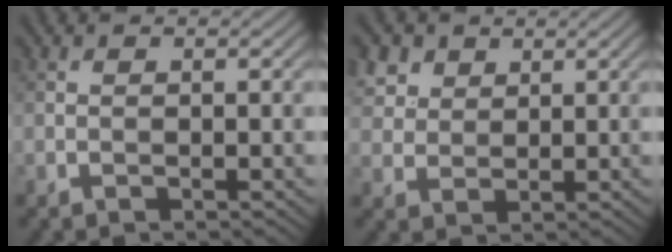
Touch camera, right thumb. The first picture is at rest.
{"total": 4.9, "force": [3.0, 3.3, 2.0], "torque": [-0.069, 0.000, 0.068]}